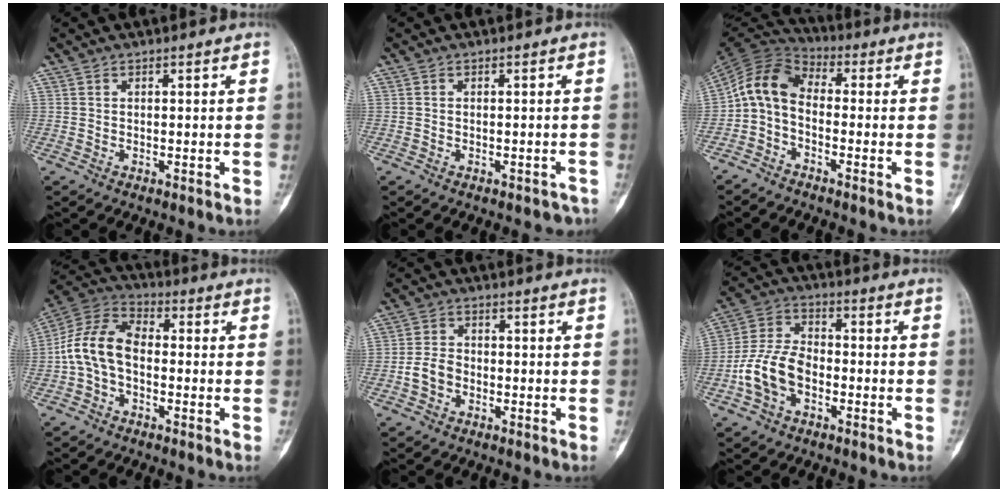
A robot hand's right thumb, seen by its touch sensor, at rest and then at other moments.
{"total": 2.9, "force": [-2.5, 1.3, 0.7], "torque": [-0.009, 0.018, -0.024]}
{"total": 9.0, "force": [-1.5, 6.0, 6.6], "torque": [-0.118, 0.044, -0.051]}
{"total": 11.5, "force": [-1.6, 7.4, 8.6], "torque": [-0.166, 0.036, -0.044]}
{"total": 4.3, "force": [-1.4, 3.2, 2.5], "torque": [-0.045, 0.015, -0.031]}
{"total": 10.9, "force": [-3.6, 7.0, 7.5], "torque": [-0.148, 0.036, -0.073]}